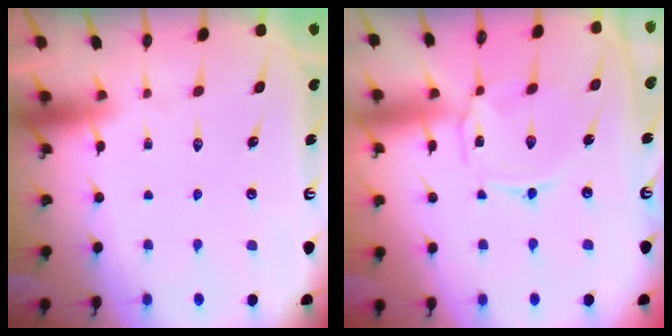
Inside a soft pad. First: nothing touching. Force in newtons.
{"total": 1.9, "press": 1.9, "slide": 0.3}